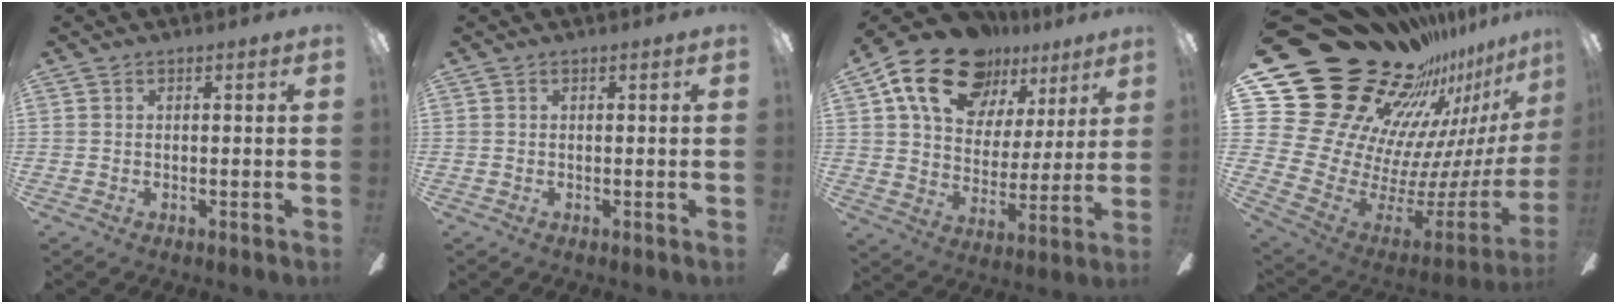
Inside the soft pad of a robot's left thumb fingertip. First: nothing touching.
{"total": 0.0}
{"total": 20.3, "force": [13.0, 12.2, 9.7], "torque": [-0.170, -0.068, 0.233]}
{"total": 33.0, "force": [22.0, 18.0, 16.7], "torque": [-0.229, -0.234, 0.478]}